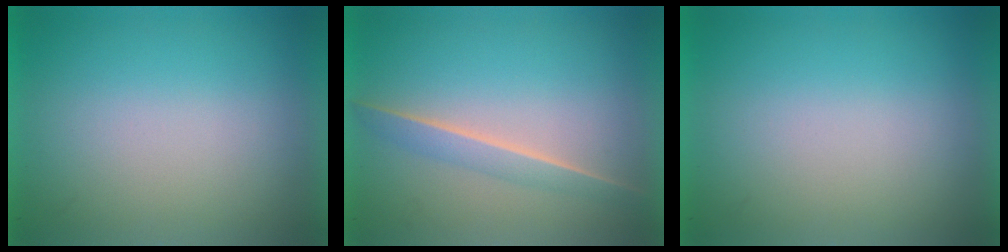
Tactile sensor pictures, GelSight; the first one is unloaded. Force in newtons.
{"total": 1.7}
{"total": 0.0}